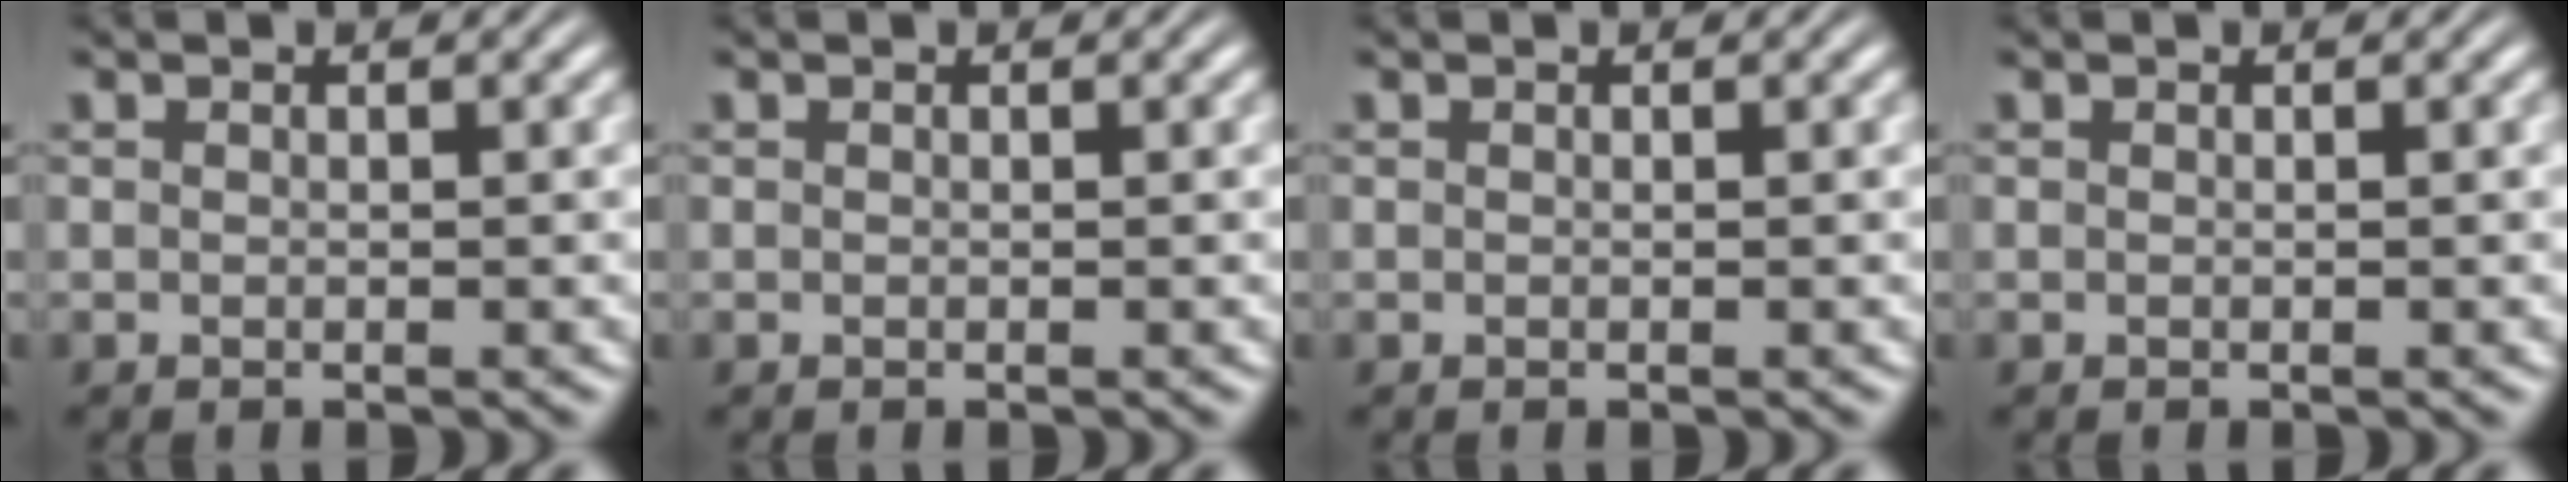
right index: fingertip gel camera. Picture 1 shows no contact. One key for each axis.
{"total": 0.0}
{"total": 0.0}
{"total": 0.0}